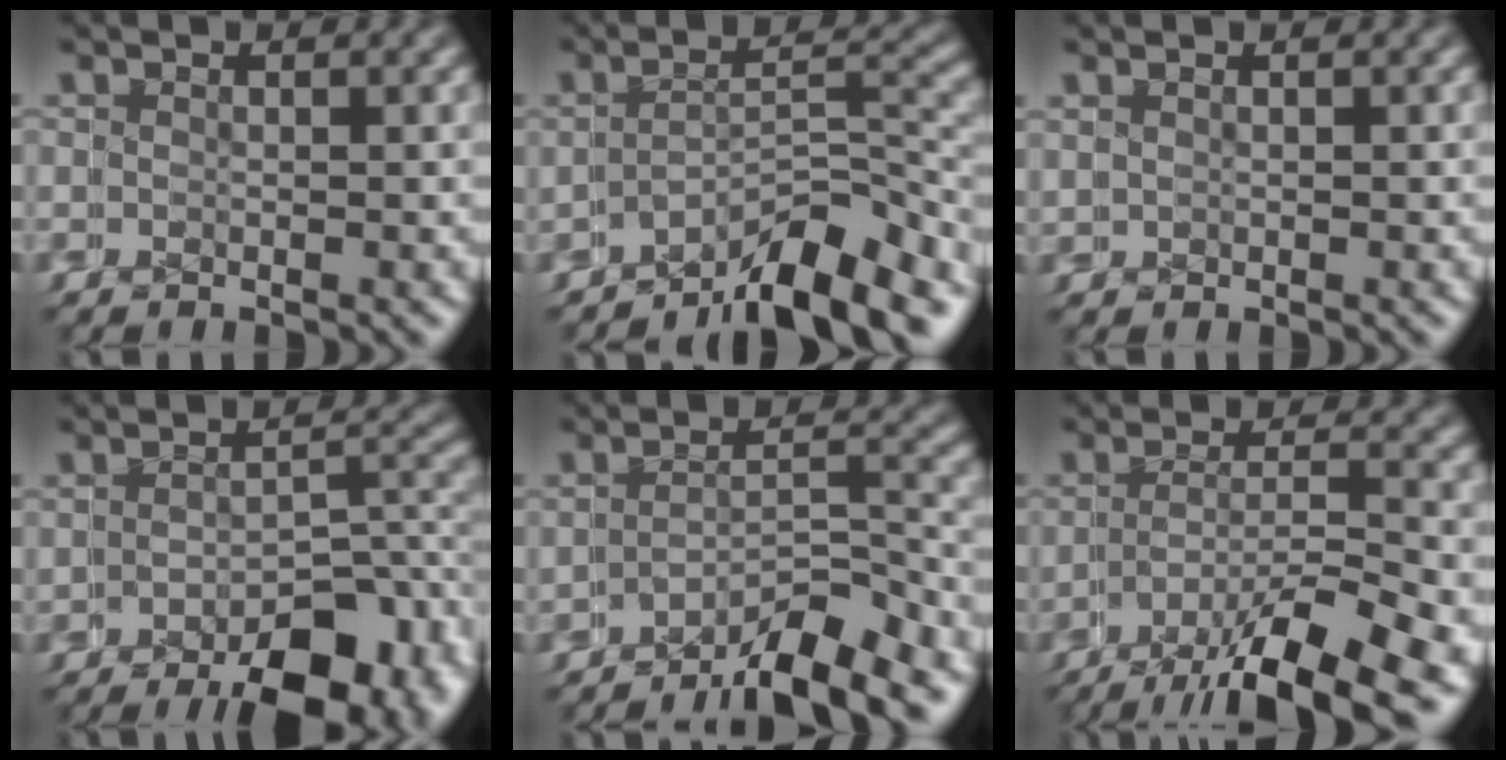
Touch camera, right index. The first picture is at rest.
{"total": 7.9, "force": [-6.5, 1.3, 4.3], "torque": [-0.020, 0.005, -0.094]}
{"total": 0.6, "force": [0.4, 0.0, -0.5], "torque": [0.011, 0.004, 0.004]}
{"total": 6.5, "force": [-4.4, 2.2, 4.2], "torque": [-0.016, 0.006, -0.067]}
{"total": 5.9, "force": [-5.5, 0.6, 2.2], "torque": [0.004, 0.010, -0.087]}
{"total": 7.9, "force": [-5.8, 1.7, 5.2], "torque": [-0.054, -0.005, -0.080]}